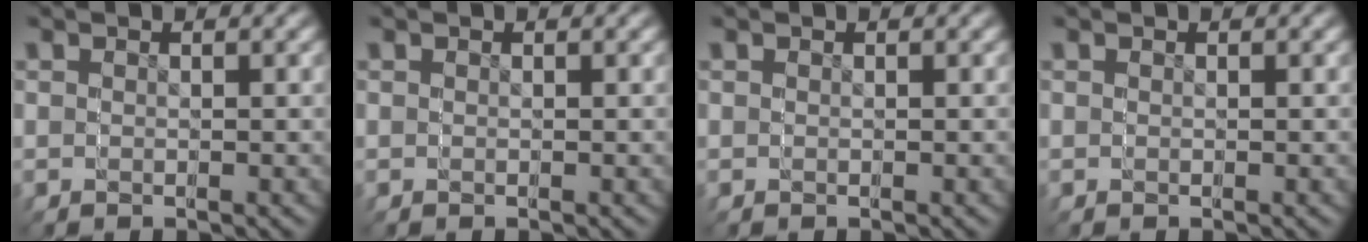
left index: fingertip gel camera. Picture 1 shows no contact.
{"total": 0.0}
{"total": 0.0}
{"total": 0.0}